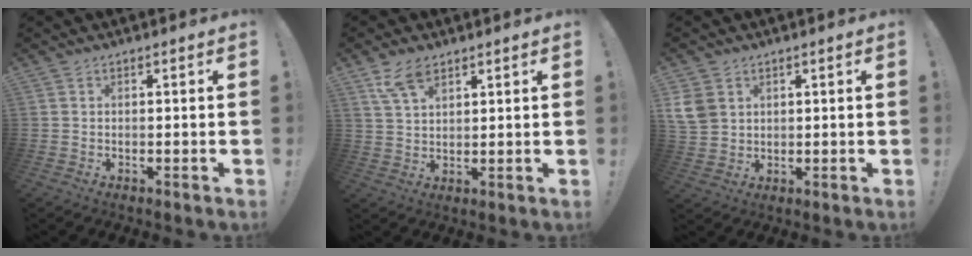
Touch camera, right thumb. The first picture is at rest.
{"total": 7.9, "force": [5.0, 3.8, 4.7], "torque": [-0.090, -0.014, 0.097]}
{"total": 6.7, "force": [2.7, 5.2, 3.2], "torque": [-0.069, -0.007, 0.056]}